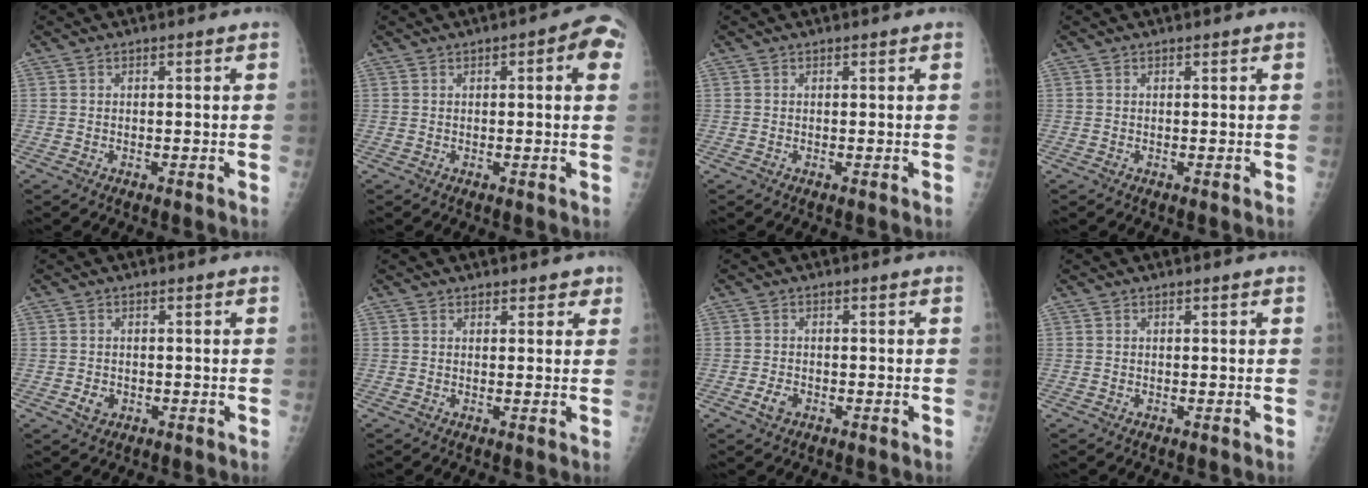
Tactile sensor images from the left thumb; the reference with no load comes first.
{"total": 6.6, "force": [1.9, 2.2, 5.9], "torque": [-0.055, 0.012, 0.013]}
{"total": 0.0}
{"total": 0.0}
{"total": 2.1, "force": [-0.5, 1.7, 1.0], "torque": [-0.011, 0.001, -0.003]}
{"total": 2.4, "force": [1.8, 1.4, 0.7], "torque": [0.020, -0.007, 0.016]}
{"total": 2.2, "force": [-0.9, 1.5, 1.3], "torque": [-0.023, 0.001, -0.016]}
{"total": 0.0}